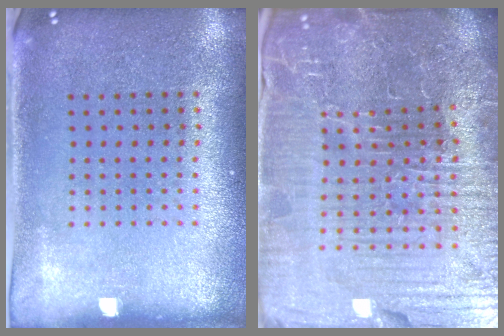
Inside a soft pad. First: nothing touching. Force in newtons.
{"total": 6.8, "press": 6.2, "slide": 2.7}